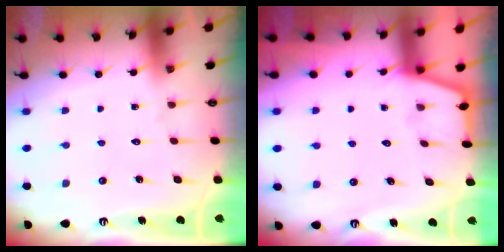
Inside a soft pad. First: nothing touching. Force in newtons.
{"total": 1.2, "press": 1.2, "slide": 0.3}